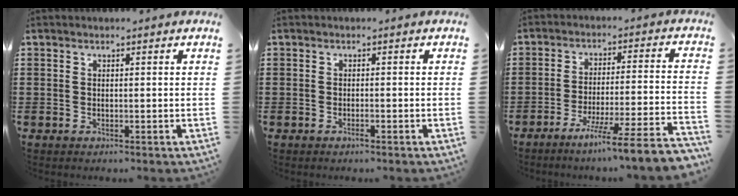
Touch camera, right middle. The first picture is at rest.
{"total": 0.8, "force": [-0.5, 0.1, 0.6], "torque": [-0.011, -0.002, -0.010]}
{"total": 7.6, "force": [-6.1, -1.3, 4.4], "torque": [-0.066, -0.019, -0.119]}